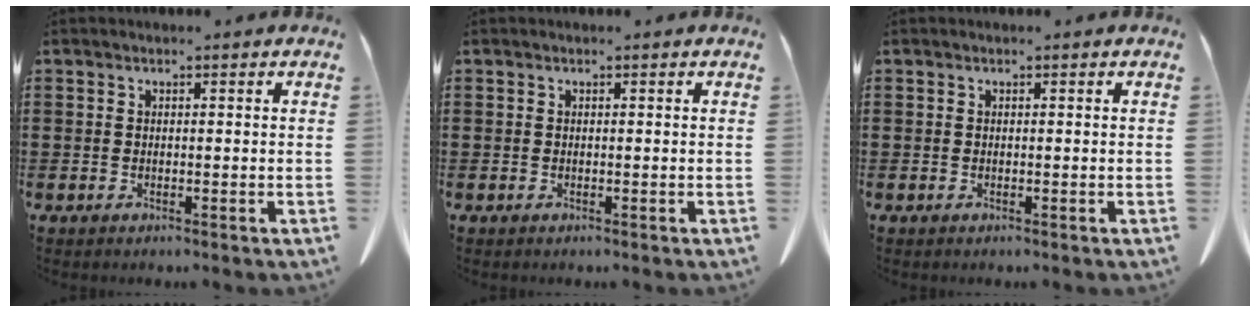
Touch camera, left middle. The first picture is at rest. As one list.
[{"total": 0.0}, {"total": 0.0}]